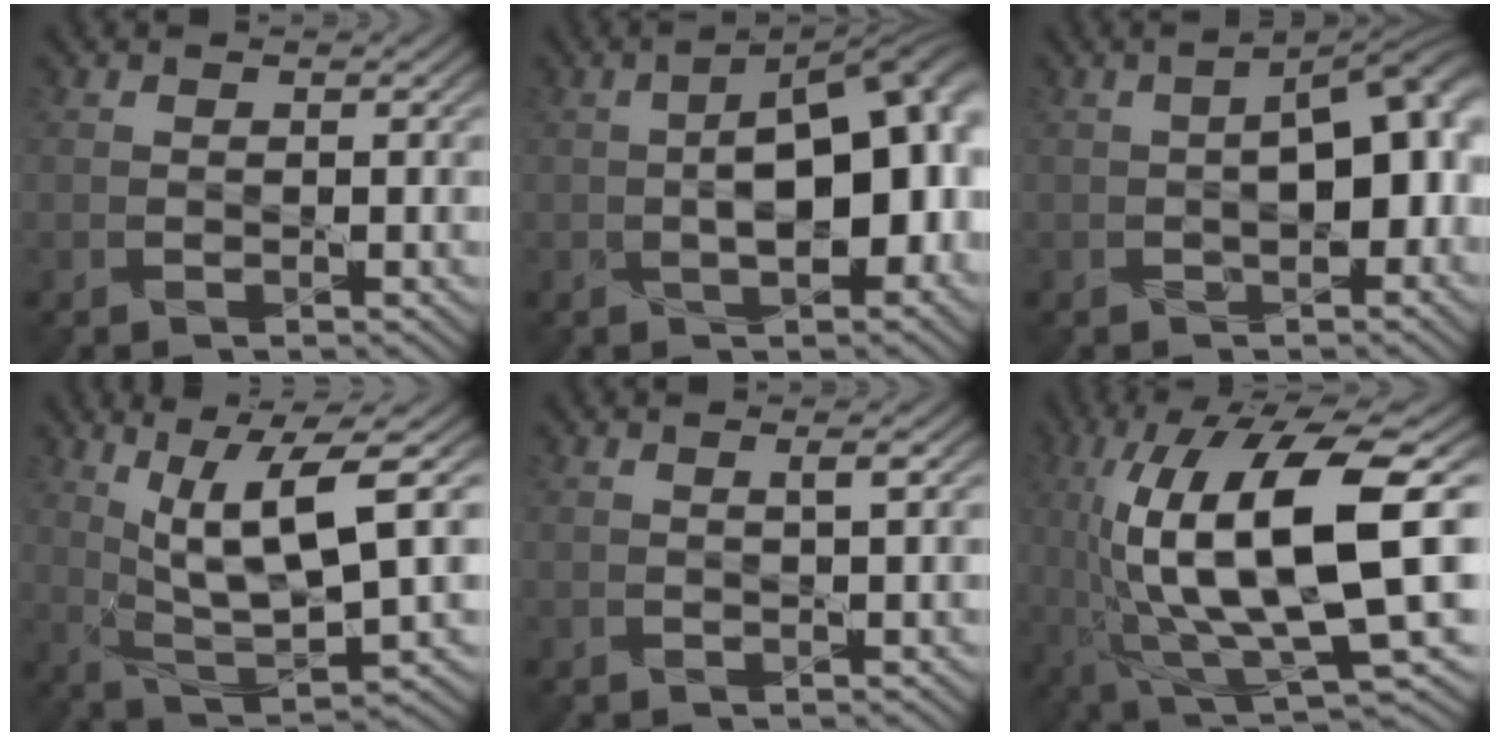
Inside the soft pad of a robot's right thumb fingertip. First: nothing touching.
{"total": 14.5, "force": [-0.4, 7.4, 12.4], "torque": [-0.161, -0.010, 0.000]}
{"total": 8.5, "force": [-0.4, 4.3, 7.3], "torque": [-0.088, -0.006, 0.000]}
{"total": 10.0, "force": [3.9, 2.1, 8.9], "torque": [-0.177, 0.012, 0.079]}
{"total": 0.7, "force": [0.4, -0.3, 0.4], "torque": [-0.008, 0.003, 0.006]}
{"total": 16.4, "force": [1.2, 4.7, 15.7], "torque": [-0.306, 0.005, 0.027]}